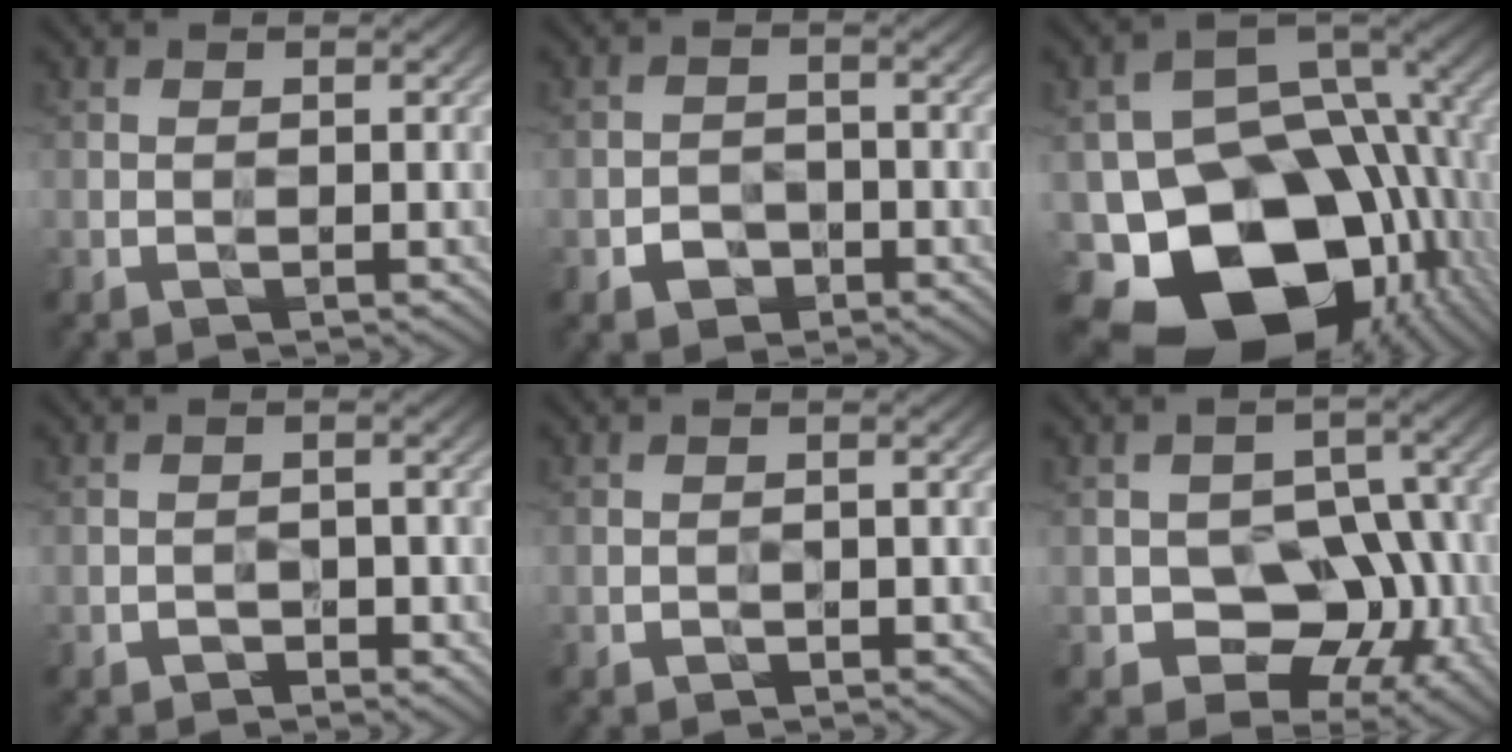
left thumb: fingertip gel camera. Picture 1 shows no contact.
{"total": 2.6, "force": [-1.5, 1.9, 1.1], "torque": [-0.014, 0.001, -0.031]}
{"total": 19.3, "force": [-5.9, 14.1, 11.8], "torque": [-0.202, -0.045, -0.072]}
{"total": 1.5, "force": [-1.1, 0.9, 0.7], "torque": [-0.008, 0.001, -0.019]}
{"total": 0.6, "force": [-0.5, 0.3, 0.2], "torque": [0.000, 0.000, -0.008]}
{"total": 10.8, "force": [-3.1, 7.6, 7.0], "torque": [-0.092, -0.017, -0.058]}